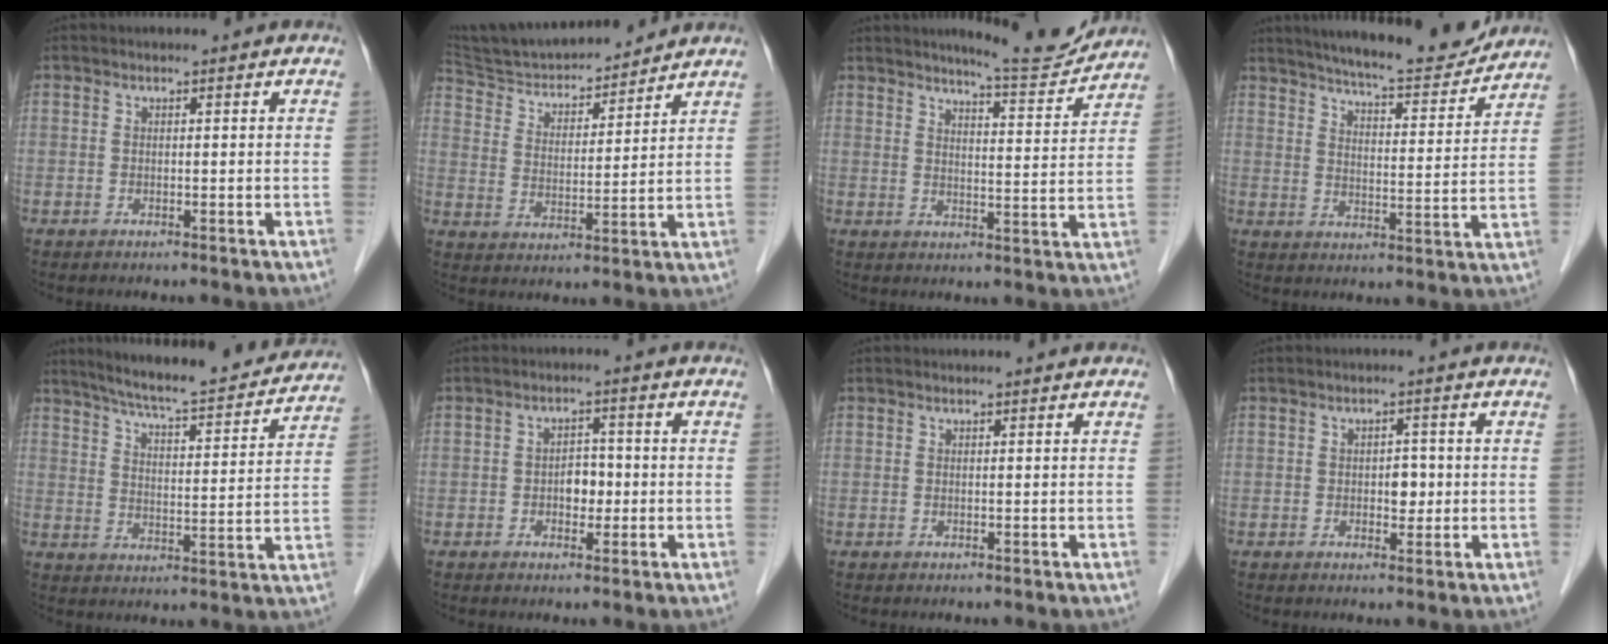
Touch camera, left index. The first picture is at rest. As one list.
[{"total": 15.4, "force": [14.5, 2.5, 4.5], "torque": [-0.078, 0.016, 0.246]}, {"total": 8.7, "force": [8.5, 0.2, 2.1], "torque": [-0.037, -0.017, 0.112]}, {"total": 15.6, "force": [14.4, 2.0, 5.8], "torque": [-0.087, -0.010, 0.198]}, {"total": 19.4, "force": [17.7, 2.1, 7.7], "torque": [-0.118, -0.007, 0.239]}, {"total": 3.1, "force": [-0.6, 2.0, 2.2], "torque": [-0.031, 0.007, -0.011]}, {"total": 0.5, "force": [0.5, 0.0, 0.1], "torque": [-0.004, 0.003, 0.005]}, {"total": 2.4, "force": [-0.2, 1.6, 1.8], "torque": [-0.023, 0.003, 0.000]}]